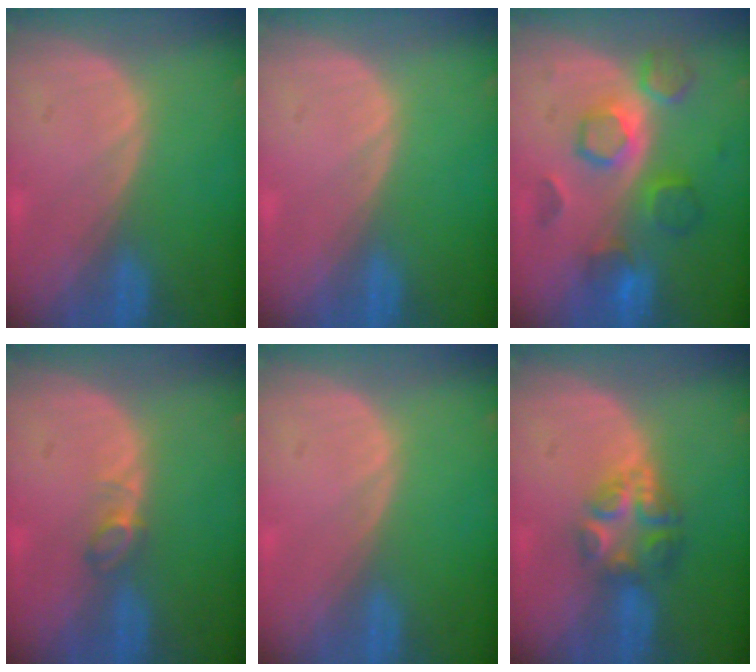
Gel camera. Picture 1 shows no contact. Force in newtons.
{"total": 0.0}
{"total": 8.2, "press": 7.8, "slide": 2.5}
{"total": 2.1, "press": 2.1, "slide": 0.4}
{"total": 0.0}
{"total": 6.2, "press": 5.4, "slide": 2.9}